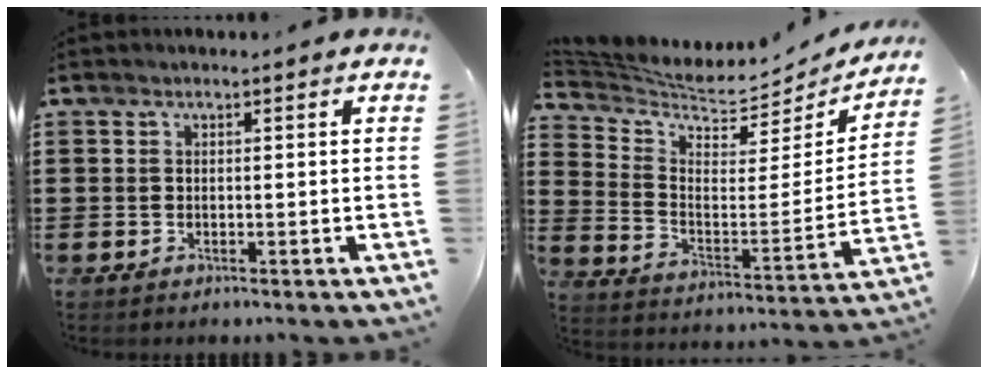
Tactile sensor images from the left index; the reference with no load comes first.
{"total": 4.6, "force": [4.4, 1.0, 1.1], "torque": [-0.052, -0.047, 0.069]}